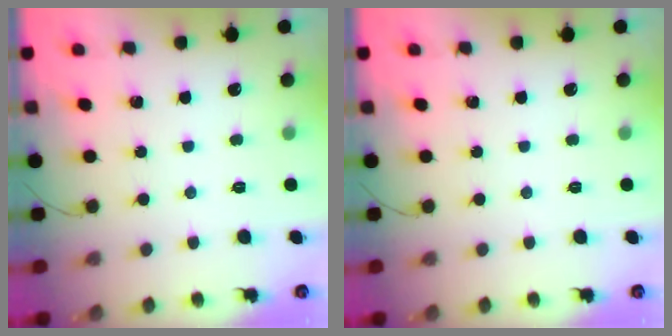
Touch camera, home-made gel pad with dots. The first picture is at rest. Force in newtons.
{"total": 0.0}